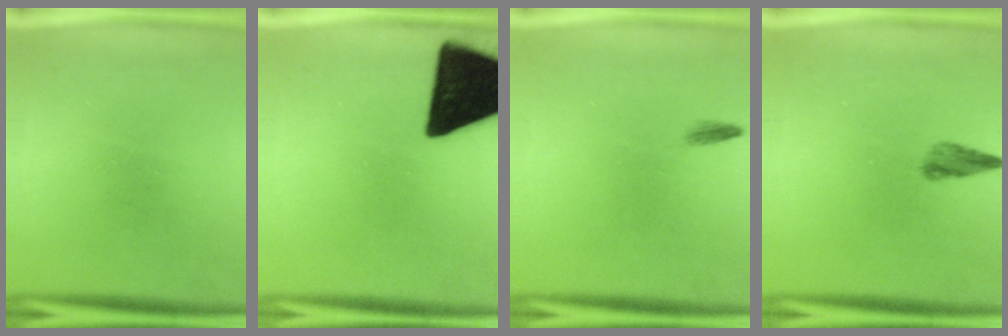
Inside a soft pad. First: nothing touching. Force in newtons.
{"total": 19.1}
{"total": 0.7}
{"total": 2.2}